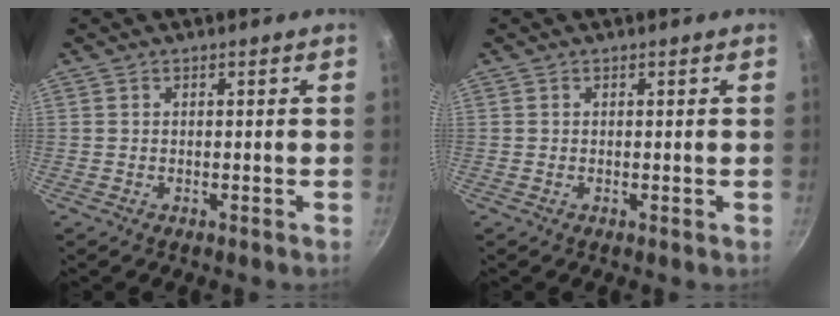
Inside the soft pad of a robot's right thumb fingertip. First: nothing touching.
{"total": 0.0}